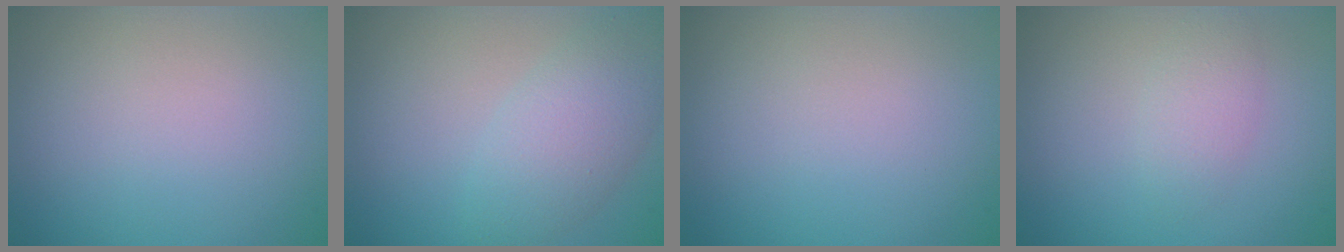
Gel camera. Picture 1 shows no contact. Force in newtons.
{"total": 4.4, "press": 4.3, "slide": 0.2}
{"total": 0.0}
{"total": 1.9, "press": 1.9, "slide": 0.1}